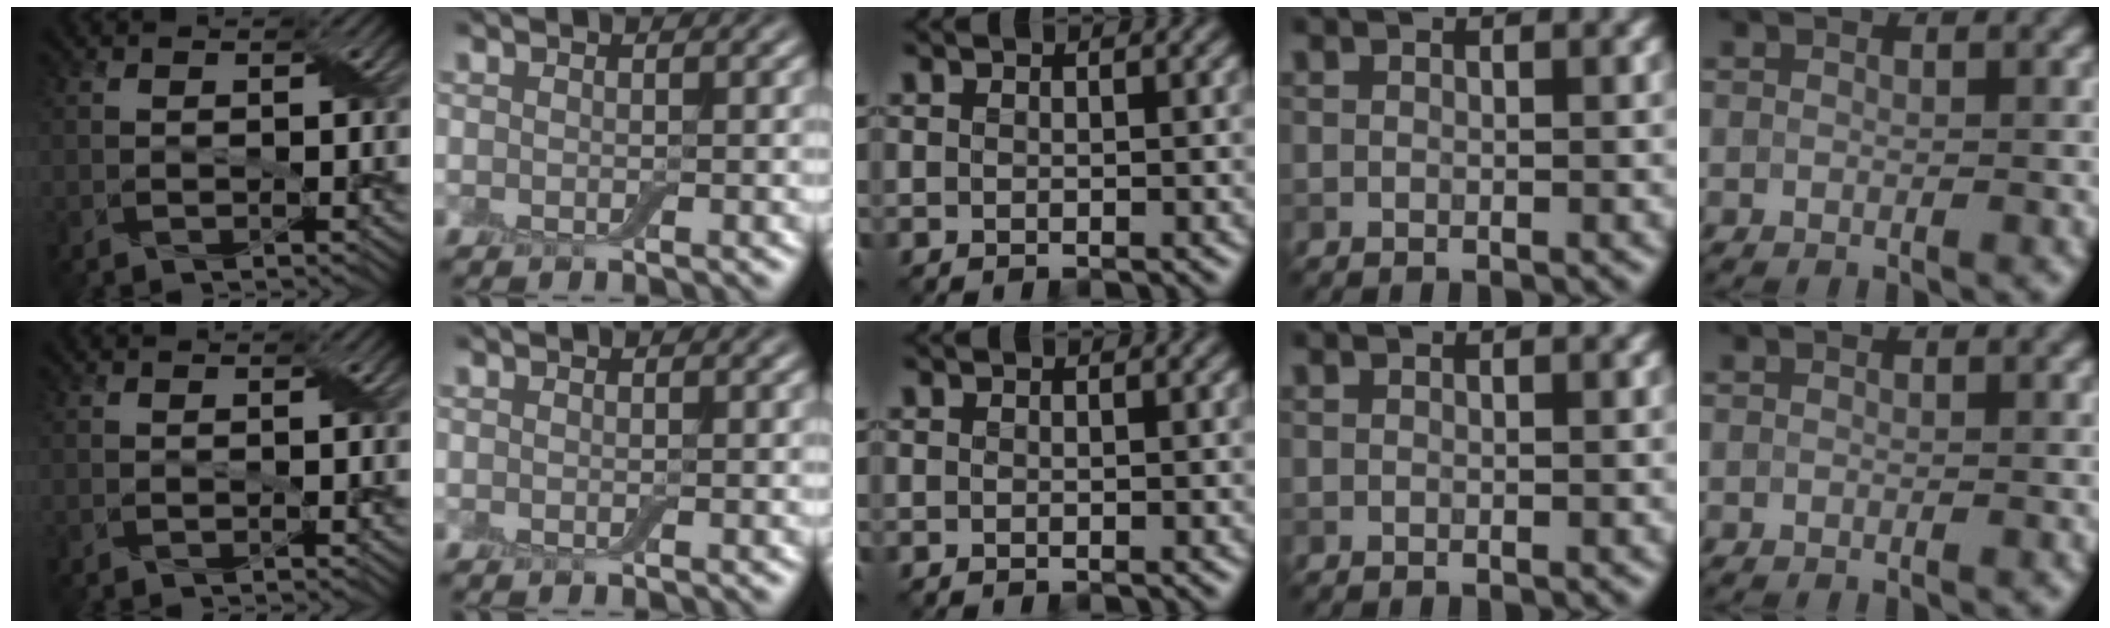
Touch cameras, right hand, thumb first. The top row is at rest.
{}